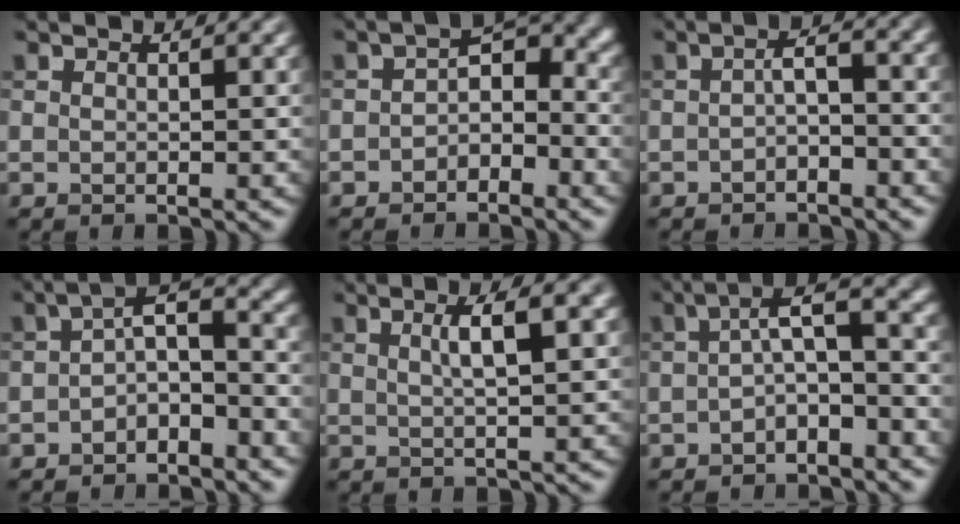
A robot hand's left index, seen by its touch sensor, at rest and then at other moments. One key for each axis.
{"total": 3.4, "fx": -1.4, "fy": 2.1, "fz": 2.2, "tx": -0.025, "ty": 0.010, "tz": -0.034}
{"total": 2.5, "fx": -1.1, "fy": 0.8, "fz": 2.0, "tx": -0.037, "ty": 0.007, "tz": -0.025}
{"total": 4.5, "fx": -2.0, "fy": 2.0, "fz": 3.5, "tx": -0.057, "ty": 0.015, "tz": -0.046}
{"total": 3.7, "fx": 0.9, "fy": 1.0, "fz": 3.5, "tx": -0.044, "ty": 0.011, "tz": 0.010}
{"total": 5.4, "fx": -0.7, "fy": 1.8, "fz": 5.0, "tx": -0.073, "ty": 0.018, "tz": -0.025}